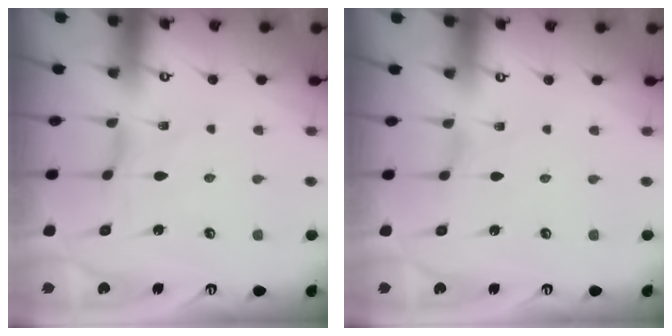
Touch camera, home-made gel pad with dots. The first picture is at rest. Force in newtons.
{"total": 0.0}